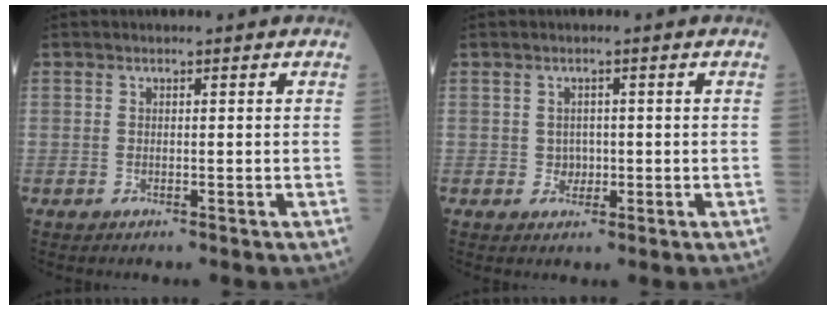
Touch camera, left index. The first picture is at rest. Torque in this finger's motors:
{"motor_torque": [0.14, -0.07, 0.02, 0.00]}